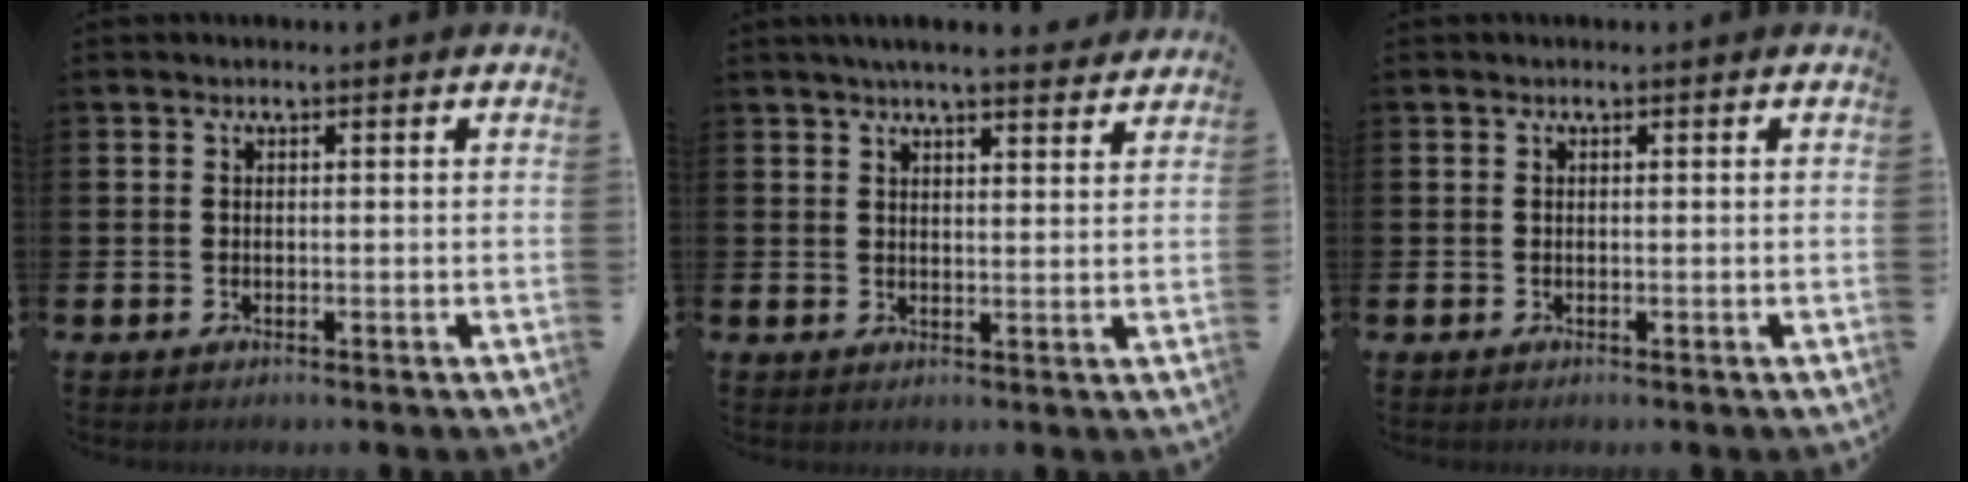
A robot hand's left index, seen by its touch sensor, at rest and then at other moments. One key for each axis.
{"total": 4.6, "fx": 4.4, "fy": 0.2, "fz": 1.4, "tx": -0.028, "ty": -0.018, "tz": 0.078}
{"total": 0.0}